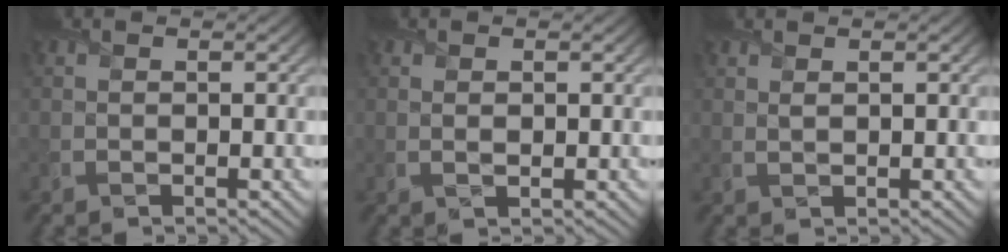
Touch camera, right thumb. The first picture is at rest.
{"total": 1.1, "force": [0.3, 0.6, 0.9], "torque": [-0.020, -0.004, 0.010]}
{"total": 0.9, "force": [0.7, 0.2, 0.5], "torque": [-0.017, -0.001, 0.016]}